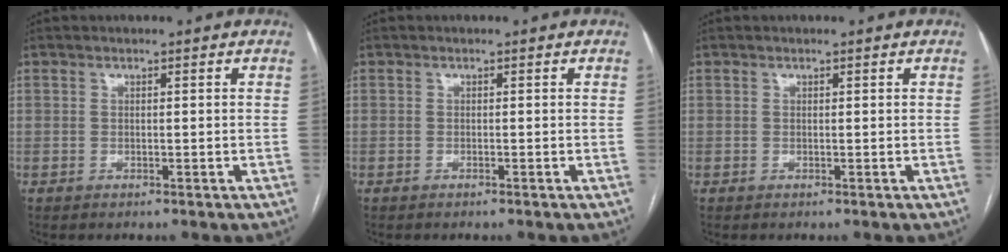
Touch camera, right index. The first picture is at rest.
{"total": 0.0}
{"total": 0.0}